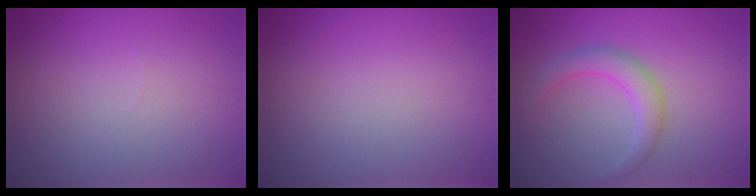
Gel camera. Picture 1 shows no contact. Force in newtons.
{"total": 0.0}
{"total": 2.8, "press": 2.8, "slide": 0.2}